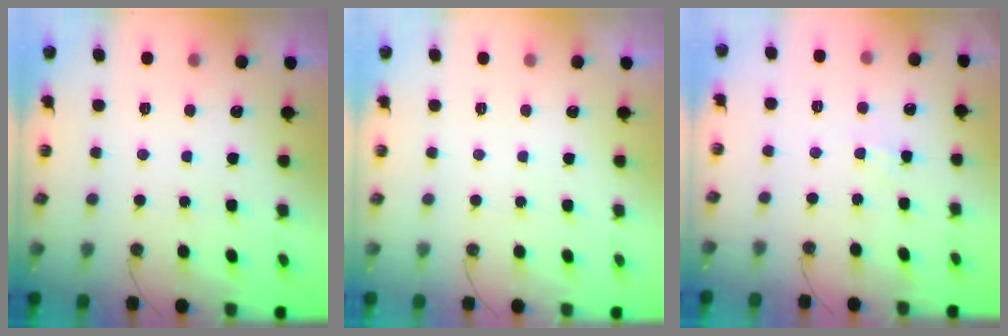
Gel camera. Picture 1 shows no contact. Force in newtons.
{"total": 0.0}
{"total": 1.6, "press": 1.5, "slide": 0.3}